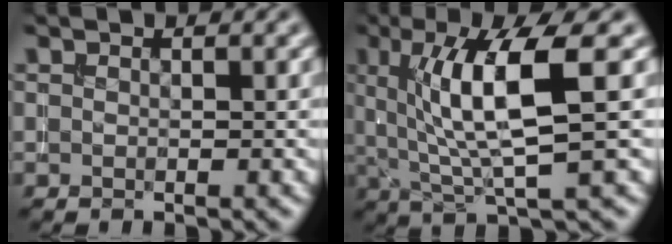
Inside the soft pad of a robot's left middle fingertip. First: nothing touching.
{"total": 8.3, "force": [1.8, 1.9, 7.8], "torque": [-0.132, -0.006, 0.033]}